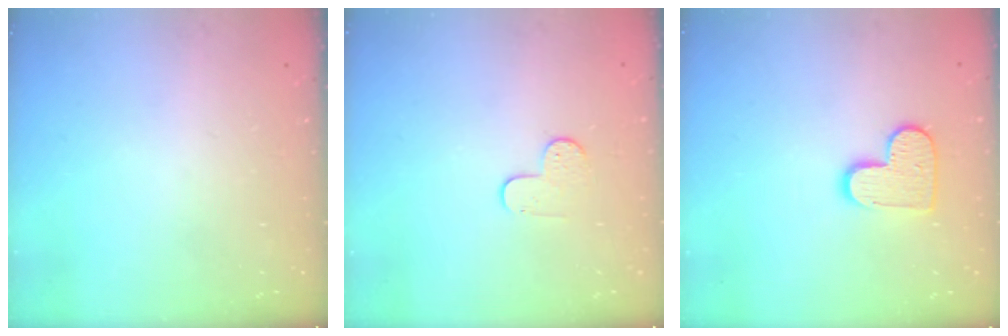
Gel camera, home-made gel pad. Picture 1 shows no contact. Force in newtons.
{"total": 5.8, "press": 5.7, "slide": 0.6}
{"total": 10.1, "press": 10.1, "slide": 0.3}